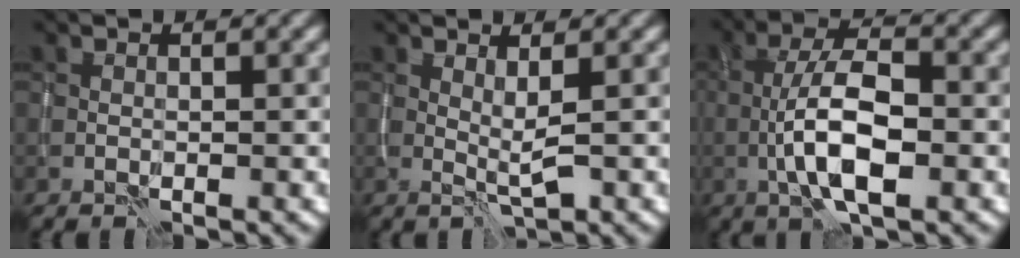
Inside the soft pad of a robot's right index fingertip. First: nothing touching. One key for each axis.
{"total": 1.6, "fx": 0.7, "fy": 0.1, "fz": 1.5, "tx": -0.031, "ty": -0.005, "tz": 0.014}
{"total": 6.5, "fx": -1.8, "fy": 2.2, "fz": 5.9, "tx": -0.109, "ty": 0.013, "tz": -0.039}